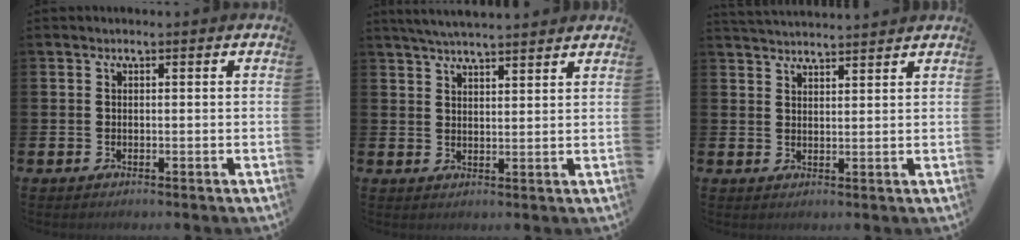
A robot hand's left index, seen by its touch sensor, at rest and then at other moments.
{"total": 4.4, "force": [4.3, 0.1, 1.0], "torque": [-0.027, -0.016, 0.077]}
{"total": 3.2, "force": [3.2, -0.1, 0.0], "torque": [-0.001, -0.019, 0.057]}